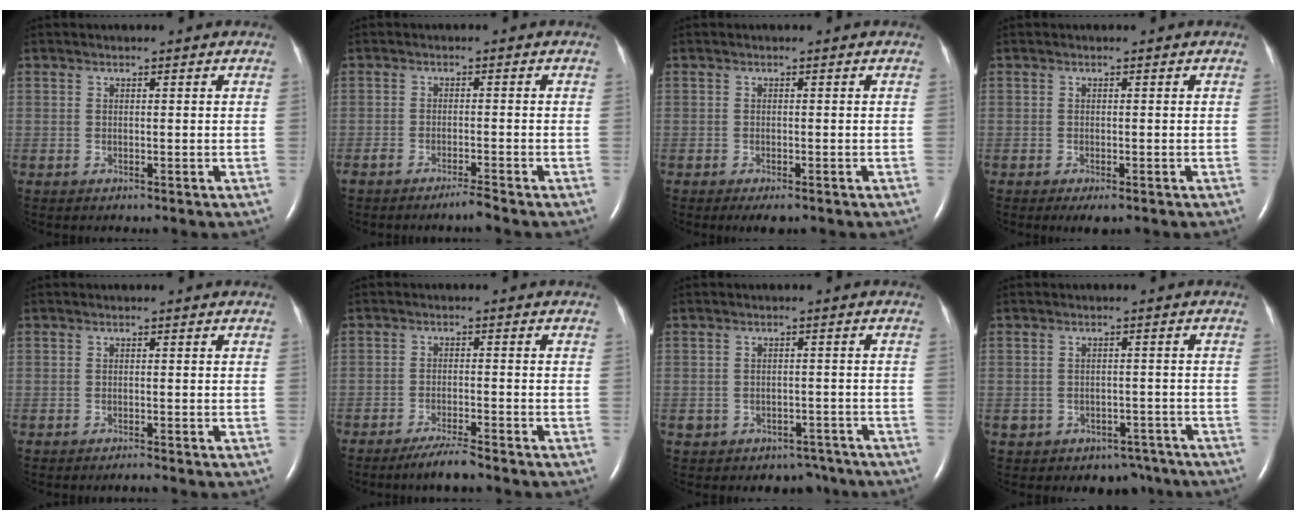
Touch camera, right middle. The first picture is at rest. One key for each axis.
{"total": 2.2, "fx": -1.9, "fy": -0.4, "fz": 1.0, "tx": -0.022, "ty": -0.003, "tz": -0.037}
{"total": 2.6, "fx": -1.8, "fy": 0.8, "fz": 1.7, "tx": -0.022, "ty": -0.005, "tz": -0.023}
{"total": 2.2, "fx": -1.3, "fy": 0.7, "fz": 1.6, "tx": -0.021, "ty": -0.005, "tz": -0.016}
{"total": 0.7, "fx": -0.7, "fy": -0.1, "fz": 0.3, "tx": -0.007, "ty": -0.001, "tz": -0.010}
{"total": 4.2, "fx": -3.5, "fy": 0.0, "fz": 2.2, "tx": -0.046, "ty": -0.012, "tz": -0.066}
{"total": 4.9, "fx": -3.5, "fy": 3.5, "fz": 0.2, "tx": 0.007, "ty": 0.026, "tz": -0.040}
{"total": 5.7, "fx": -3.8, "fy": 4.2, "fz": 0.5, "tx": 0.000, "ty": 0.024, "tz": -0.043}